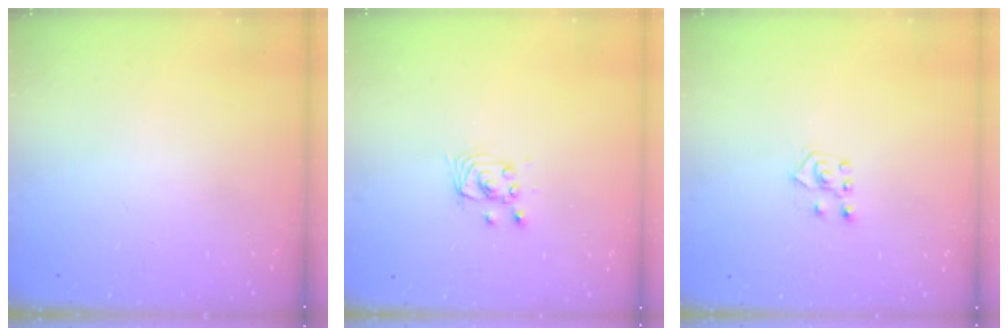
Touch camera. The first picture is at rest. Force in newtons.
{"total": 2.7, "press": 2.7, "slide": 0.2}
{"total": 5.0, "press": 4.9, "slide": 0.8}